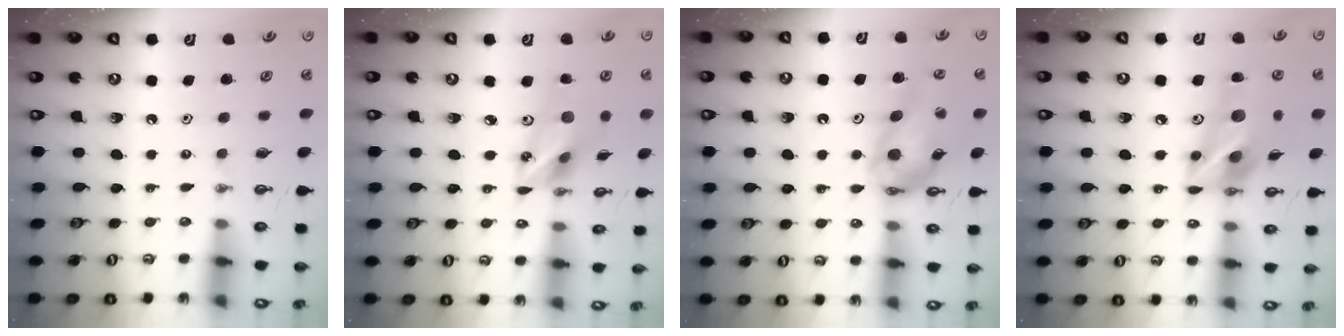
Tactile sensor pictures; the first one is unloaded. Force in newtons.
{"total": 14.8, "press": 14.5, "slide": 3.1}
{"total": 13.5, "press": 13.5, "slide": 1.5}
{"total": 14.7, "press": 14.4, "slide": 2.9}